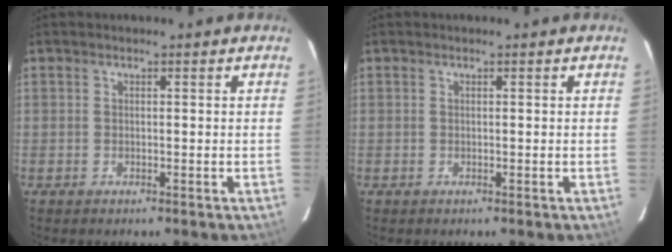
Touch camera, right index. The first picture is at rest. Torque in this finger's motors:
{"motor_torque": [-0.14, 0.07, -0.03, 0.01]}